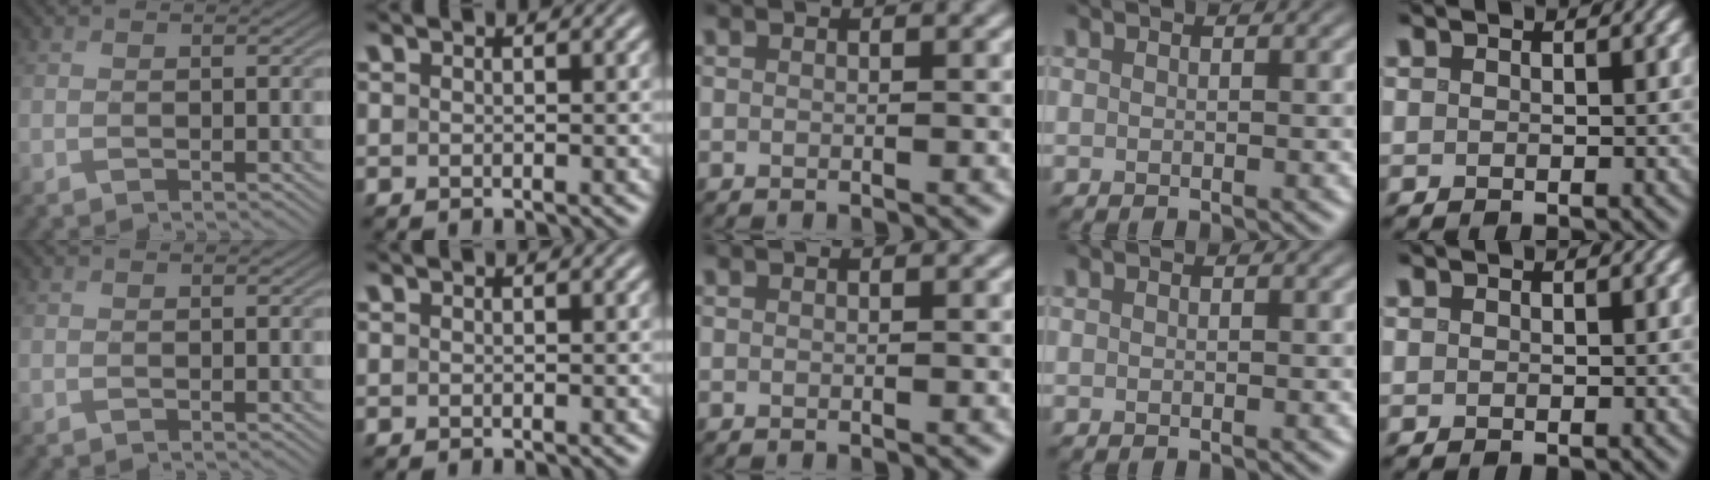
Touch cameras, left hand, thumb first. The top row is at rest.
{}